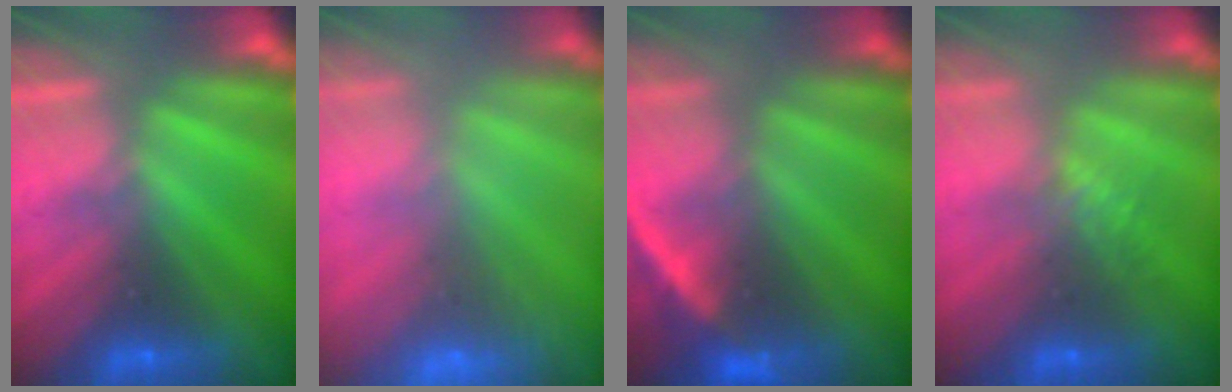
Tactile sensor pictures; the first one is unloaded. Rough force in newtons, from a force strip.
{"total": 5.8}
{"total": 2.2}
{"total": 1.3}